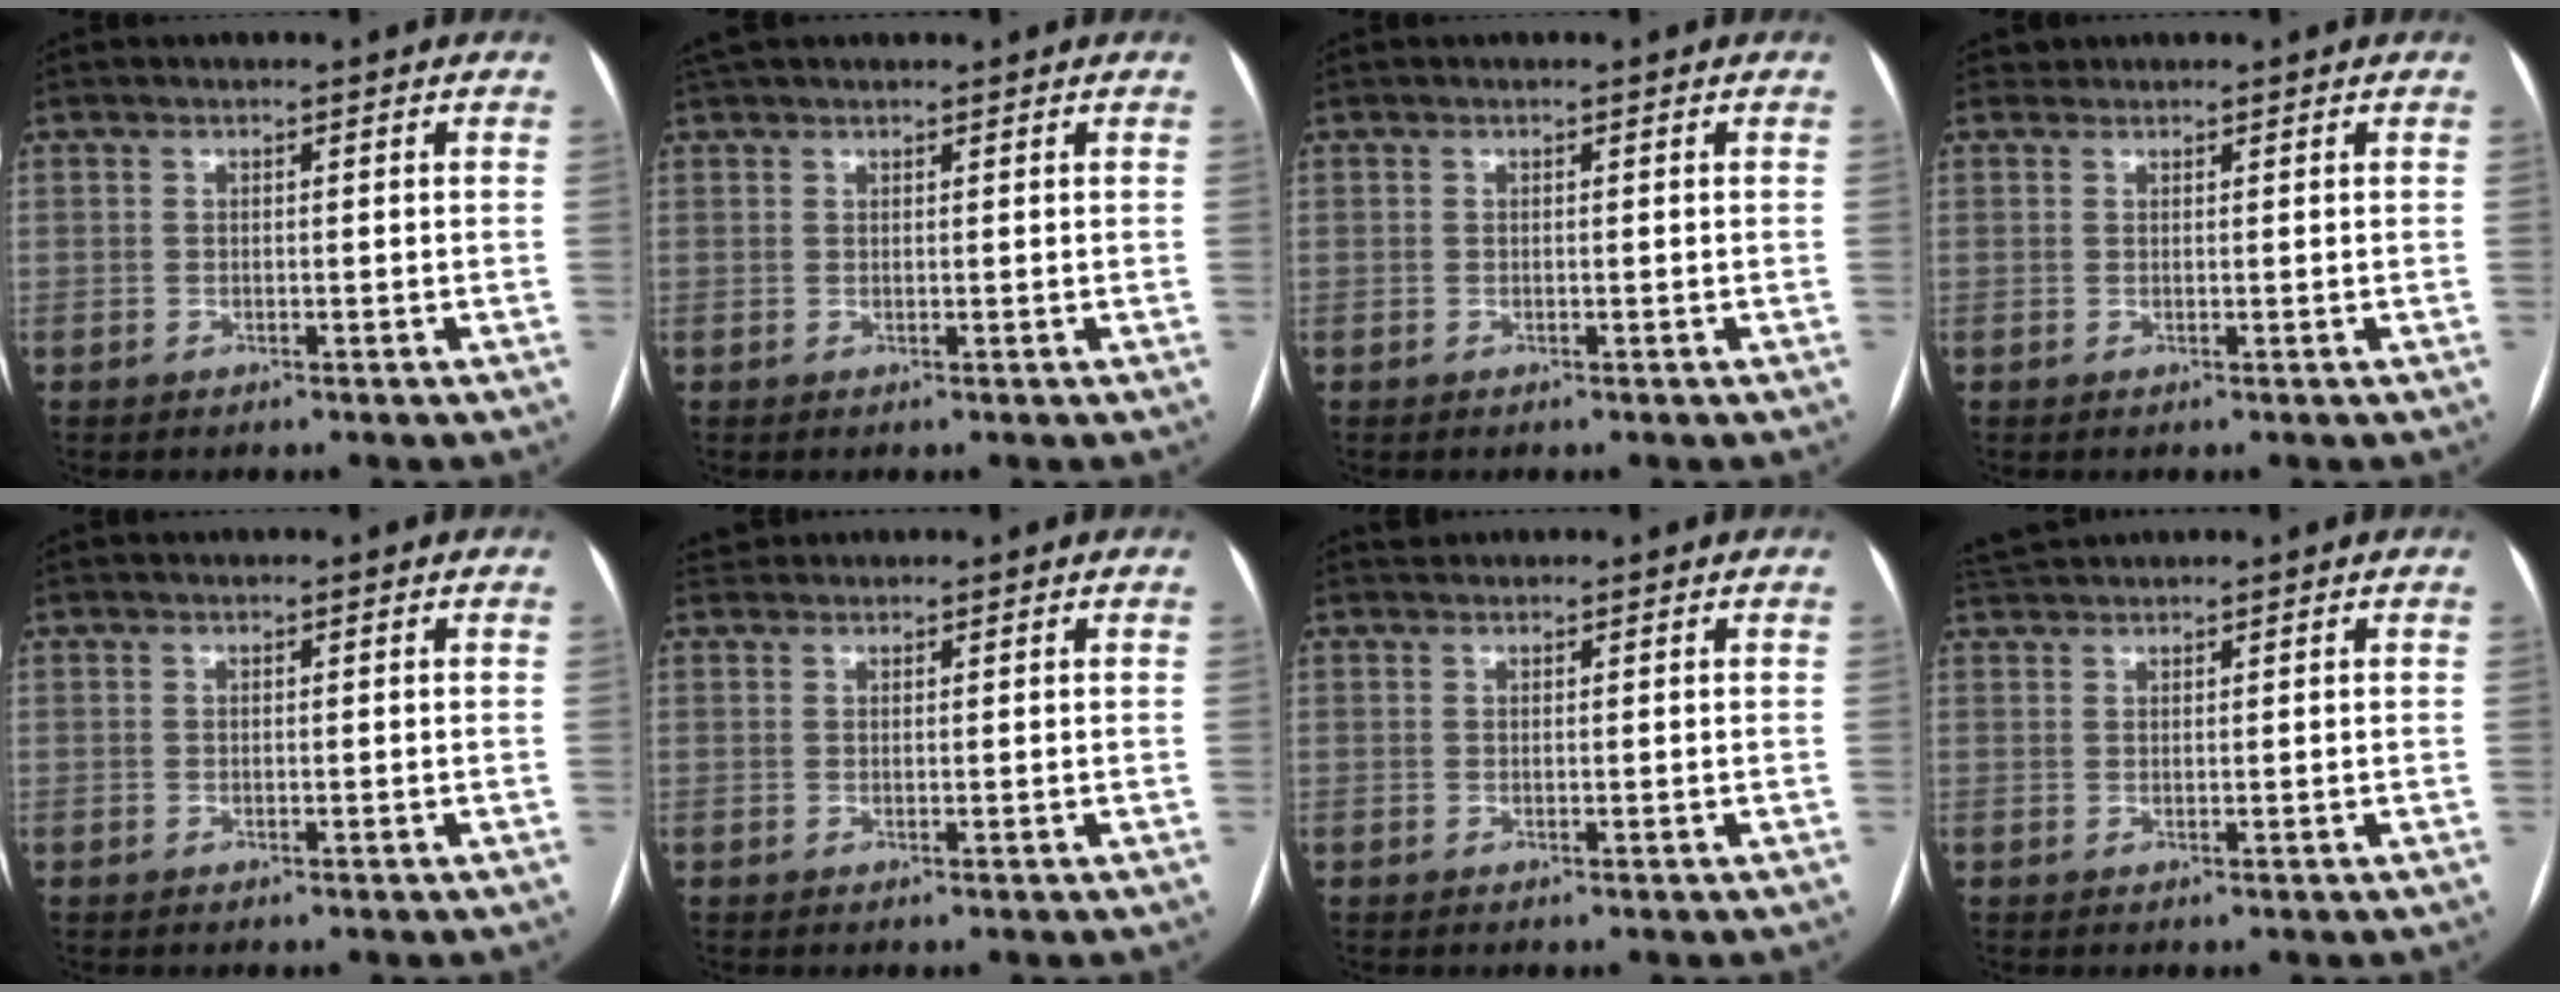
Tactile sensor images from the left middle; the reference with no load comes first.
{"total": 3.4, "force": [3.0, 0.9, 1.2], "torque": [-0.020, 0.040, 0.052]}
{"total": 0.0}
{"total": 0.7, "force": [0.6, 0.3, -0.3], "torque": [0.001, 0.007, 0.010]}
{"total": 0.0}
{"total": 1.6, "force": [1.5, 0.6, -0.2], "torque": [0.000, 0.019, 0.028]}
{"total": 1.0, "force": [1.0, 0.4, -0.1], "torque": [-0.003, 0.016, 0.018]}
{"total": 2.9, "force": [2.9, 0.0, 0.4], "torque": [-0.013, 0.025, 0.059]}